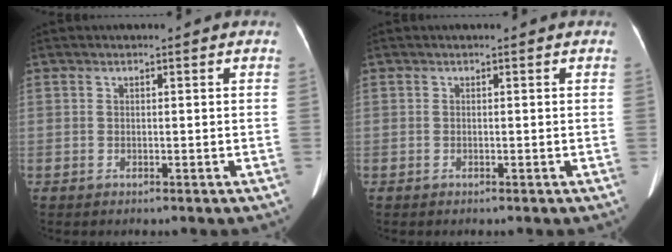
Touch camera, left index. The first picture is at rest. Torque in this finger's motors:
{"motor_torque": [0.02, 0.02, 0.00, 0.01]}